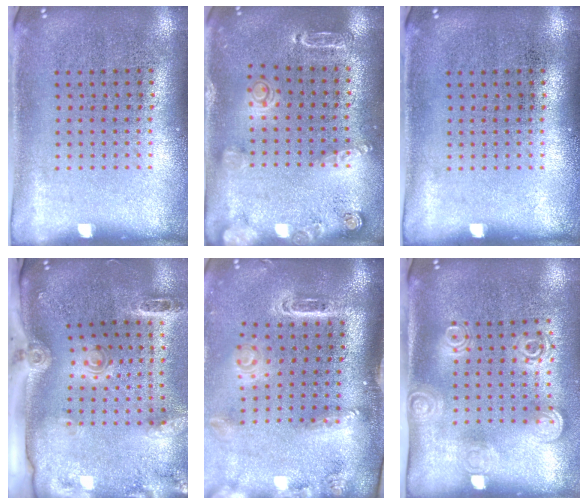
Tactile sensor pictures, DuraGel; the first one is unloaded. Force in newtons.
{"total": 1.6, "press": 1.6, "slide": 0.1}
{"total": 0.0}
{"total": 2.9, "press": 2.1, "slide": 2.1}
{"total": 2.9, "press": 2.1, "slide": 2.1}
{"total": 1.7, "press": 1.3, "slide": 1.1}